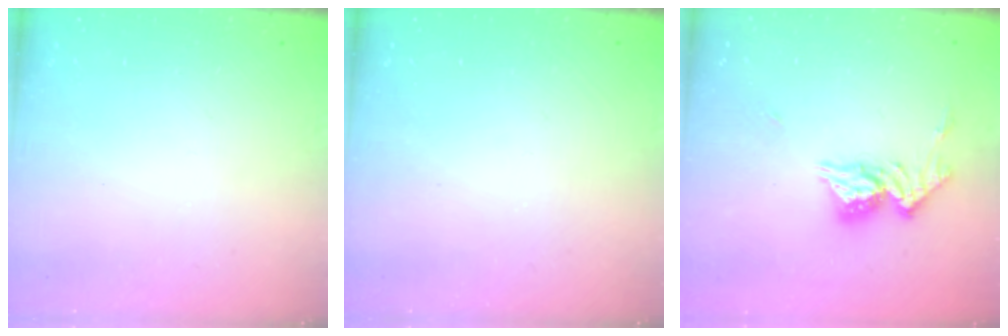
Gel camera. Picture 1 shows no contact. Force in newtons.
{"total": 0.0}
{"total": 10.6, "press": 10.5, "slide": 0.9}